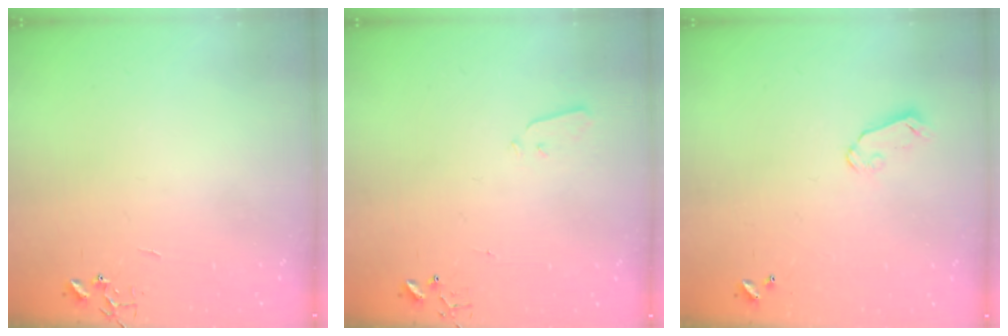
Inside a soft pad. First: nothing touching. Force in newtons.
{"total": 3.0, "press": 2.9, "slide": 0.7}
{"total": 4.8, "press": 4.8, "slide": 0.5}